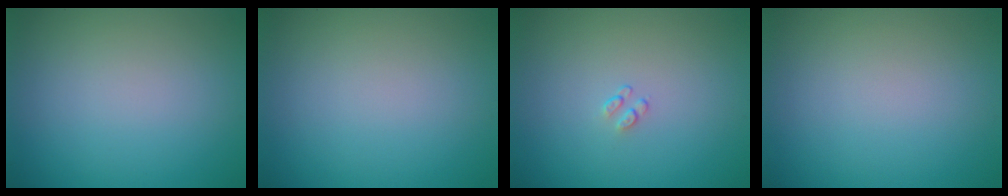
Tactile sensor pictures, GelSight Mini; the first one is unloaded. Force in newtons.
{"total": 0.0}
{"total": 0.6, "press": 0.4, "slide": 0.5}
{"total": 0.0}